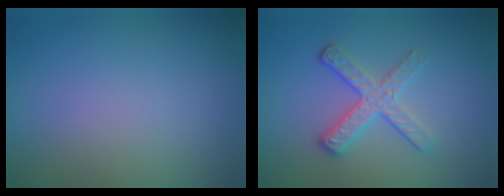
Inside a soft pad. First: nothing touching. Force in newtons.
{"total": 3.2, "press": 2.8, "slide": 1.5}